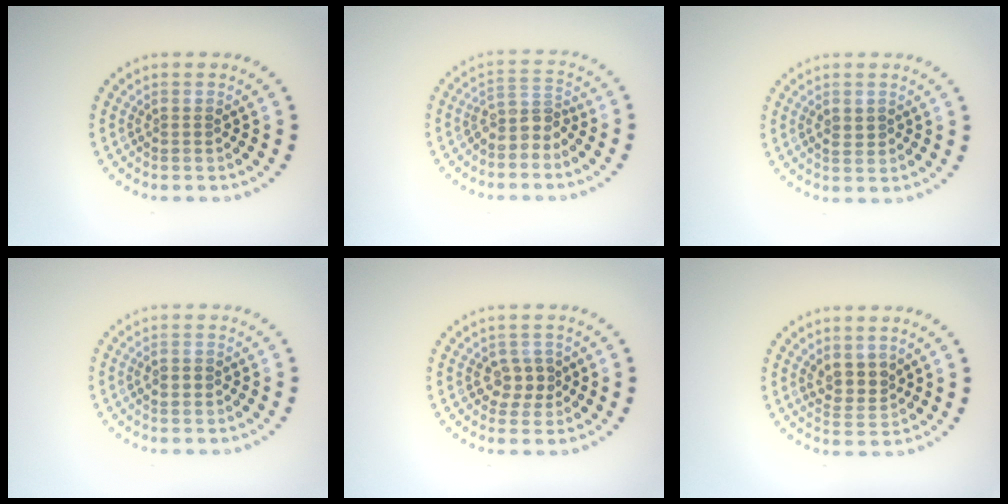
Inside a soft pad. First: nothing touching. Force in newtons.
{"total": 2.5, "press": 1.9, "slide": 1.7}
{"total": 1.2, "press": 1.2, "slide": 0.1}
{"total": 1.7, "press": 1.7, "slide": 0.0}
{"total": 2.3, "press": 2.2, "slide": 0.8}
{"total": 2.5, "press": 2.3, "slide": 1.1}